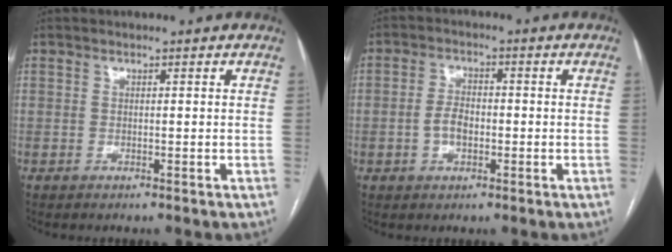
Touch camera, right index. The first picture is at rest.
{"total": 3.9, "force": [-0.9, 2.3, 3.0], "torque": [-0.062, 0.009, -0.017]}